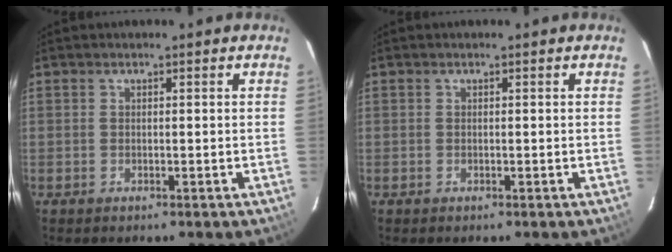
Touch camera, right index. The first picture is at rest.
{"total": 0.0}